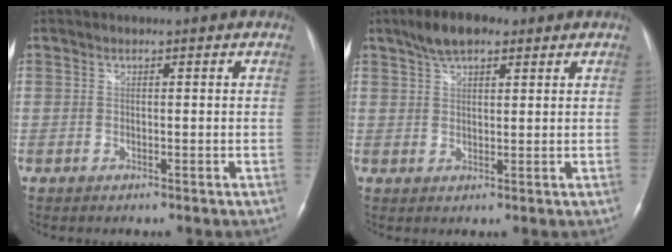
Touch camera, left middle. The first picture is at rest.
{"total": 6.7, "force": [4.5, 2.4, 4.4], "torque": [-0.084, 0.020, 0.078]}